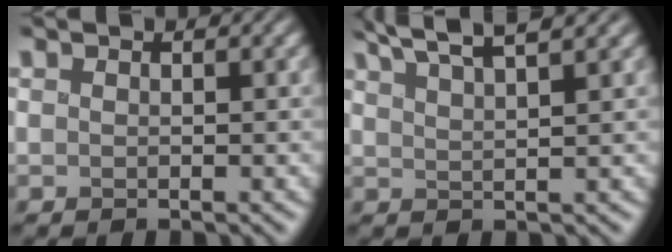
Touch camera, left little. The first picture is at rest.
{"total": 5.0, "force": [4.1, 0.5, 2.8], "torque": [-0.060, 0.017, 0.060]}